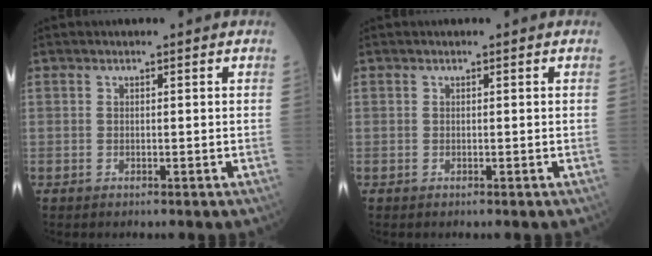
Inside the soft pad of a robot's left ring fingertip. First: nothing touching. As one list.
[{"total": 0.0}]